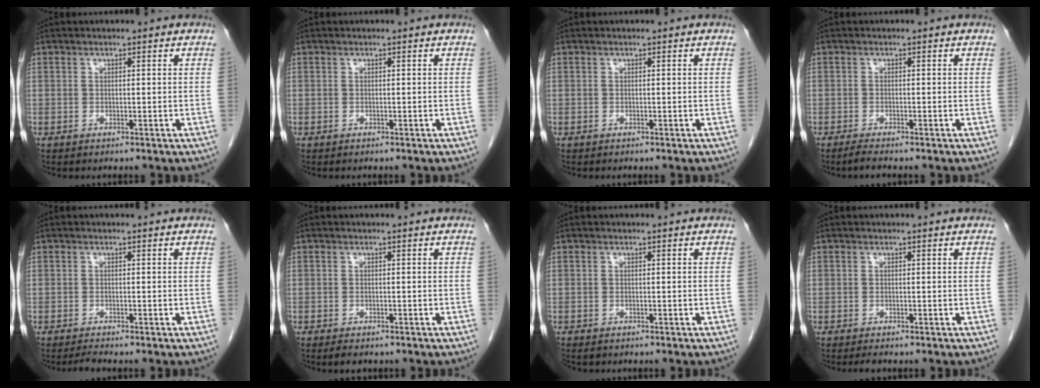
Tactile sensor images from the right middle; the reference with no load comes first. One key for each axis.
{"total": 0.0}
{"total": 0.0}
{"total": 1.6, "fx": -1.4, "fy": -0.2, "fz": 0.8, "tx": -0.025, "ty": -0.006, "tz": -0.028}
{"total": 0.9, "fx": -0.9, "fy": -0.1, "fz": 0.1, "tx": -0.006, "ty": -0.006, "tz": -0.015}
{"total": 2.1, "fx": -1.6, "fy": 0.8, "fz": 1.0, "tx": -0.018, "ty": -0.004, "tz": -0.019}
{"total": 0.7, "fx": -0.6, "fy": 0.2, "fz": 0.2, "tx": -0.008, "ty": 0.000, "tz": -0.011}
{"total": 0.7, "fx": -0.7, "fy": 0.1, "fz": 0.3, "tx": -0.009, "ty": -0.003, "tz": -0.009}